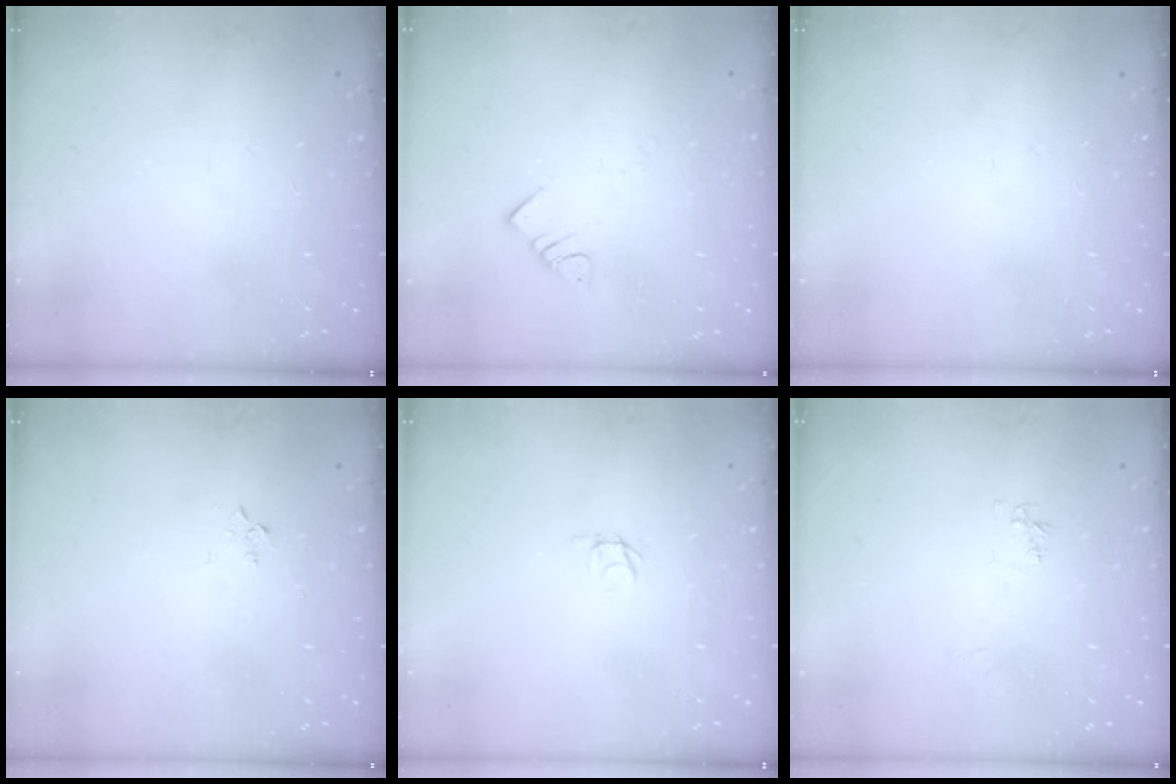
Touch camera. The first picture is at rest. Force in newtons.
{"total": 2.8, "press": 2.8, "slide": 0.2}
{"total": 0.0}
{"total": 2.9, "press": 2.8, "slide": 0.4}
{"total": 1.8, "press": 1.8, "slide": 0.1}
{"total": 4.9, "press": 4.9, "slide": 0.6}